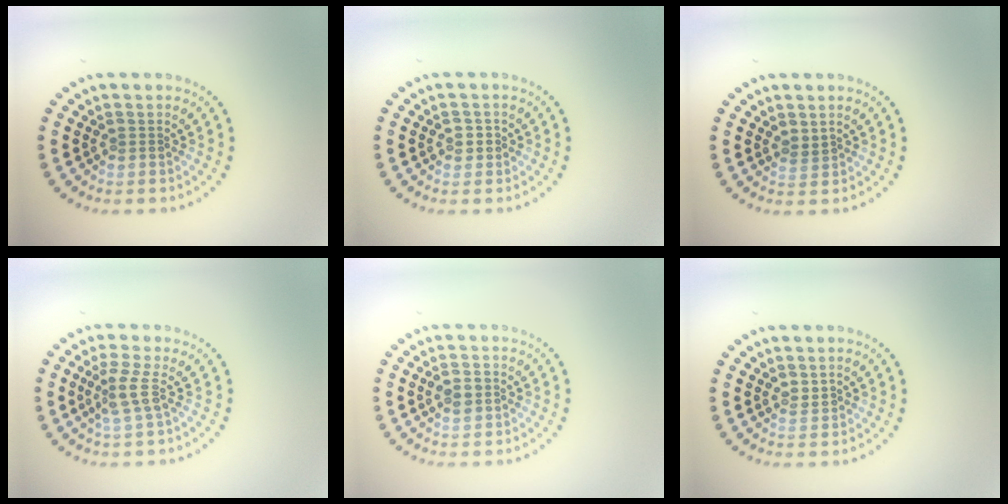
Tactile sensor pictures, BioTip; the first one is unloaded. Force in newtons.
{"total": 1.1, "press": 1.1, "slide": 0.4}
{"total": 1.0, "press": 0.8, "slide": 0.5}
{"total": 2.3, "press": 1.6, "slide": 1.6}
{"total": 2.2, "press": 2.2, "slide": 0.1}
{"total": 1.0, "press": 0.9, "slide": 0.5}